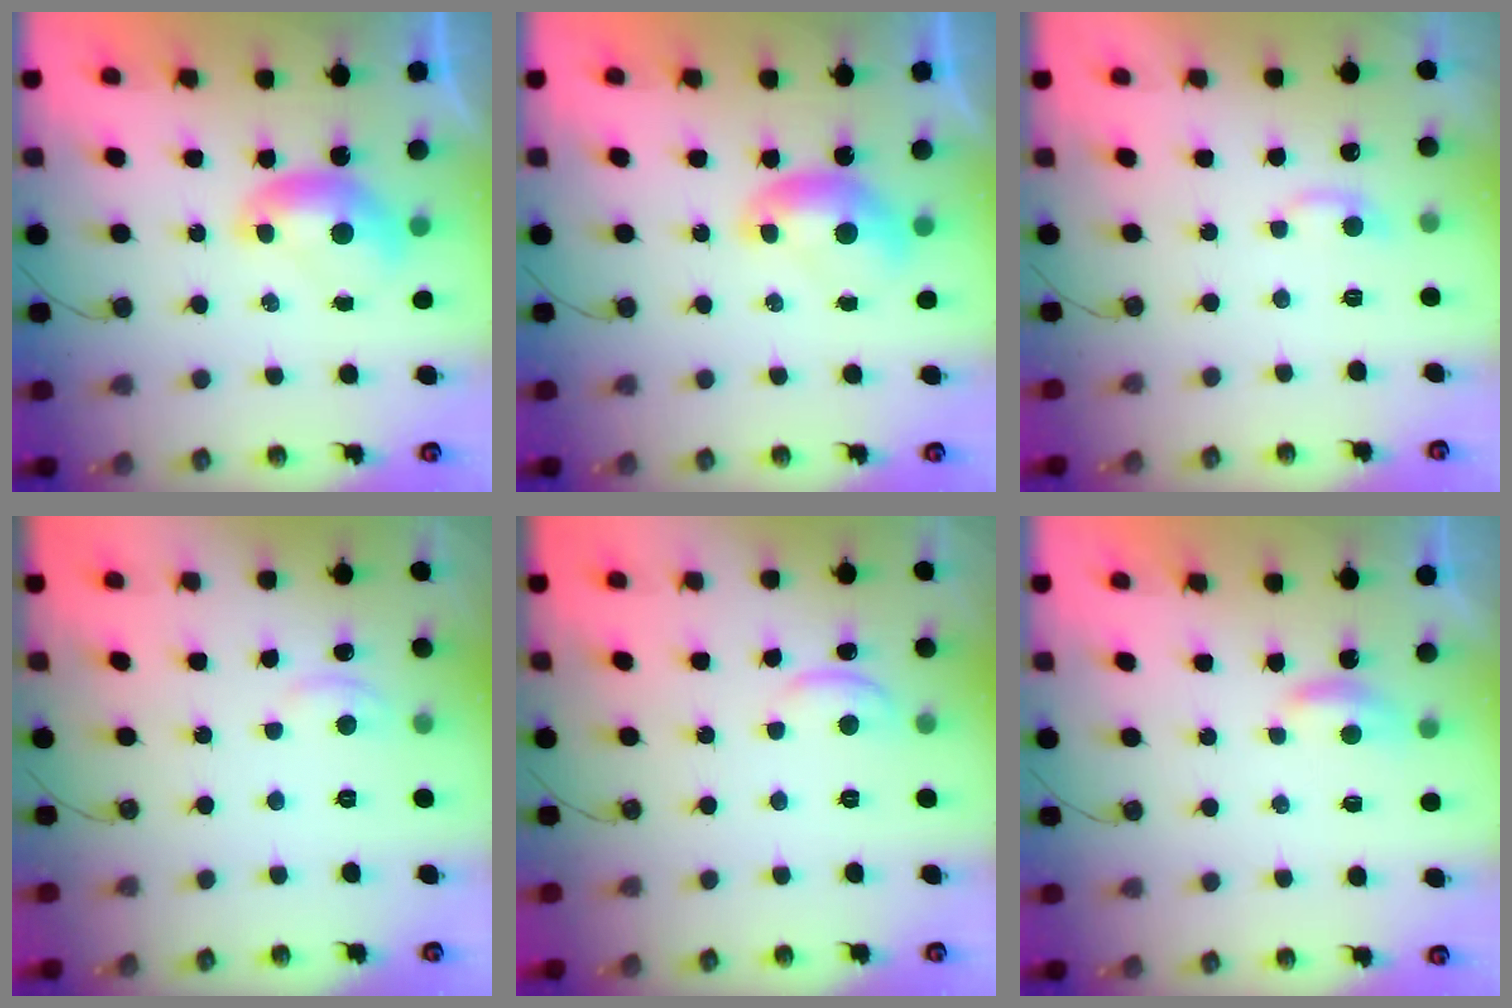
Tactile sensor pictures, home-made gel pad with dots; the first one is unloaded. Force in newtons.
{"total": 0.0}
{"total": 1.6, "press": 1.5, "slide": 0.5}
{"total": 3.0, "press": 2.9, "slide": 0.4}
{"total": 0.6, "press": 0.3, "slide": 0.5}
{"total": 2.3, "press": 2.3, "slide": 0.4}